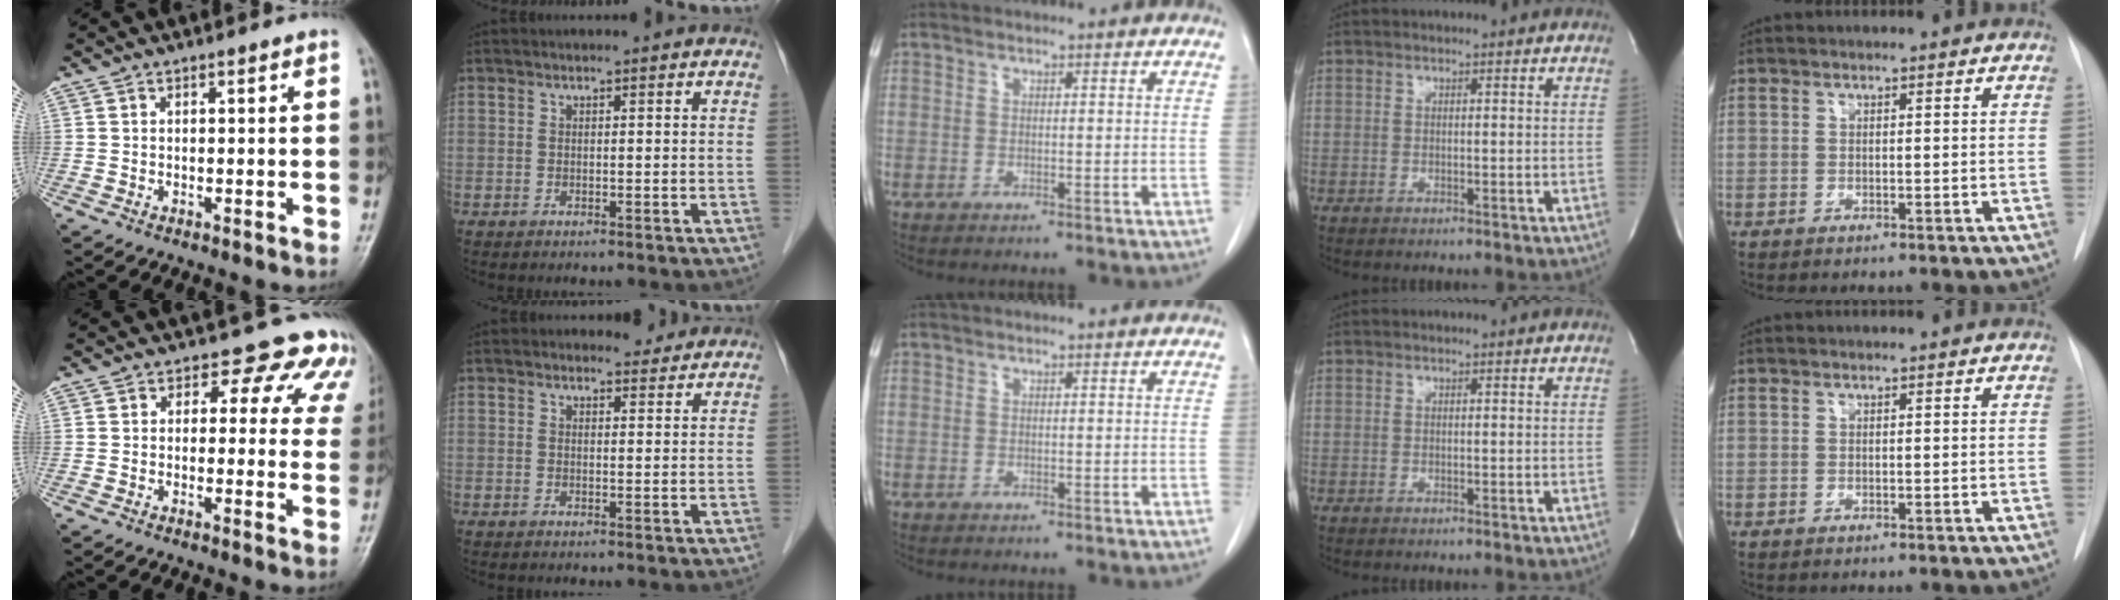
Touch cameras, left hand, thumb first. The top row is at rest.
{"thumb": {"total": 9.4, "force": [6.8, 5.6, 3.3], "torque": [0.017, -0.023, 0.051]}, "index": {"total": 2.3, "force": [2.1, 0.8, 0.0], "torque": [-0.004, -0.004, 0.026]}}